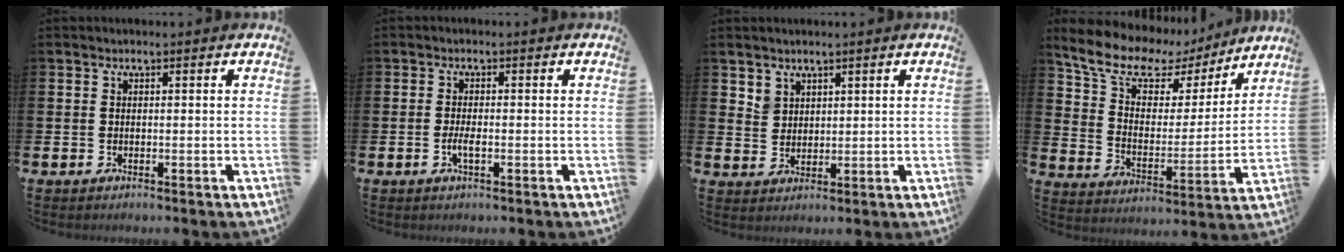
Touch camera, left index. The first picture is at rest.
{"total": 1.7, "force": [-0.5, 0.5, 1.5], "torque": [-0.036, 0.003, -0.008]}
{"total": 2.7, "force": [2.3, 1.3, 0.0], "torque": [0.006, -0.010, 0.043]}
{"total": 10.7, "force": [8.6, 5.0, 3.8], "torque": [-0.120, -0.048, 0.151]}